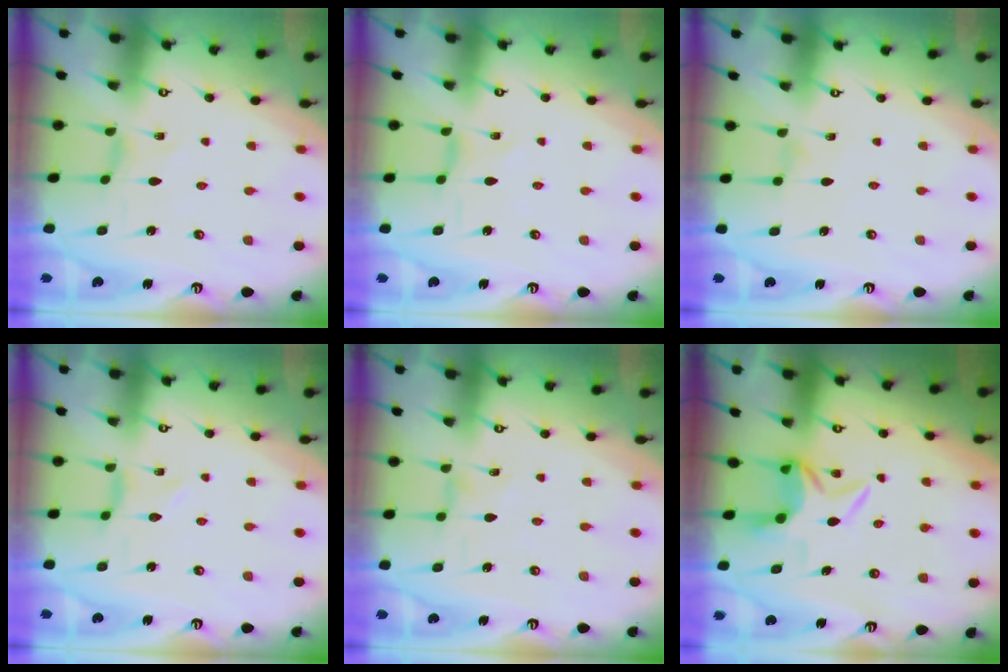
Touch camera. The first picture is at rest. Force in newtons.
{"total": 0.7, "press": 0.7, "slide": 0.2}
{"total": 0.6, "press": 0.5, "slide": 0.2}
{"total": 0.0}
{"total": 0.8, "press": 0.8, "slide": 0.3}
{"total": 5.2, "press": 5.1, "slide": 1.0}